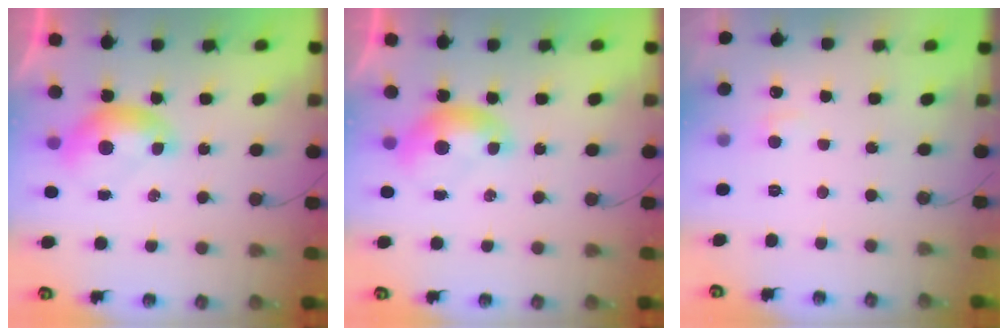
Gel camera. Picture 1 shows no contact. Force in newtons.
{"total": 0.0}
{"total": 0.9, "press": 0.6, "slide": 0.6}